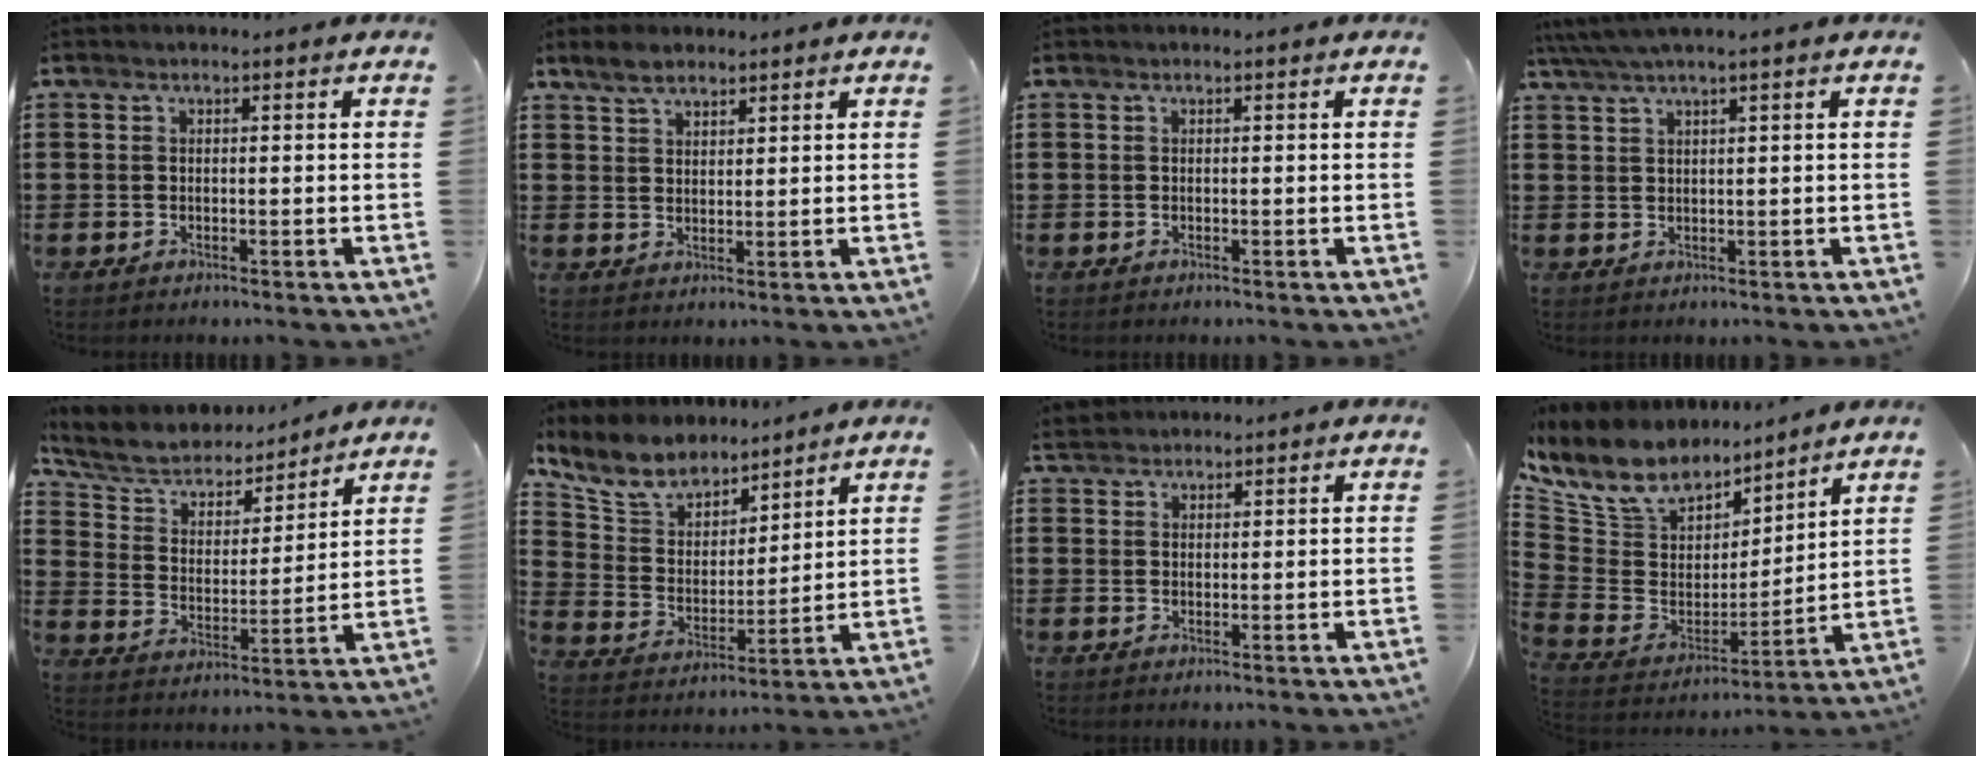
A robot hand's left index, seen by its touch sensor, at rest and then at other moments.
{"total": 3.4, "force": [2.8, 1.6, 1.1], "torque": [-0.030, 0.007, 0.053]}
{"total": 0.0}
{"total": 2.6, "force": [1.8, -0.2, 1.8], "torque": [-0.038, 0.001, 0.034]}
{"total": 6.4, "force": [5.9, 2.1, 1.6], "torque": [-0.065, -0.038, 0.099]}
{"total": 8.1, "force": [7.3, 3.3, 1.4], "torque": [-0.073, -0.044, 0.133]}
{"total": 2.0, "force": [1.9, 0.7, -0.1], "torque": [-0.004, 0.005, 0.038]}
{"total": 10.0, "force": [8.5, 4.6, 2.7], "torque": [-0.109, -0.058, 0.156]}